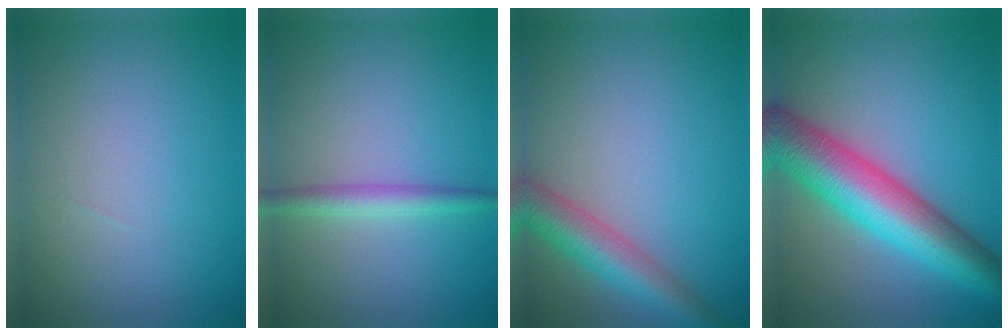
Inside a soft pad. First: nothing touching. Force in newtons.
{"total": 2.1, "press": 2.1, "slide": 0.0}
{"total": 4.9, "press": 4.9, "slide": 0.3}
{"total": 9.9, "press": 9.9, "slide": 0.3}